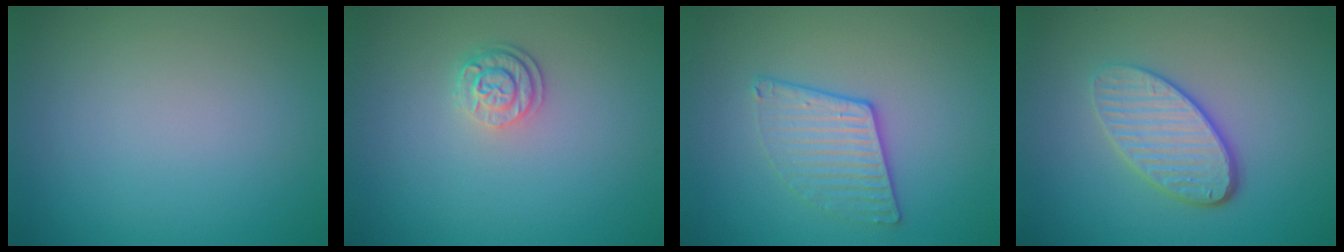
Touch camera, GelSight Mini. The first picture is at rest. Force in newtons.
{"total": 2.3, "press": 1.8, "slide": 1.4}
{"total": 2.8, "press": 2.3, "slide": 1.6}
{"total": 4.2, "press": 3.4, "slide": 2.6}